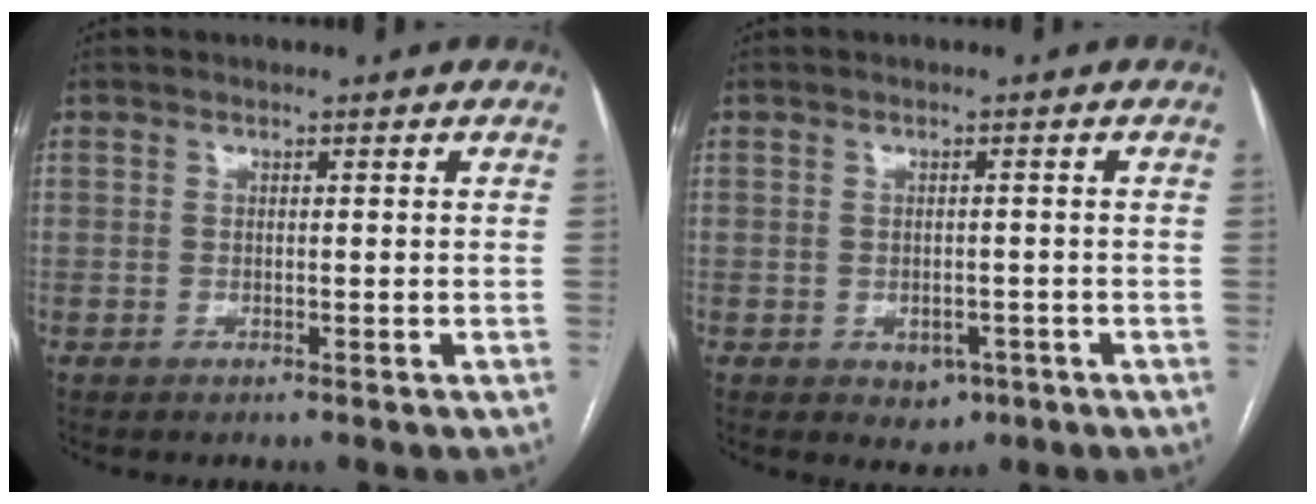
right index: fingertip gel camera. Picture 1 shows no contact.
{"total": 3.1, "force": [-1.4, 2.2, 1.6], "torque": [-0.013, 0.002, -0.009]}